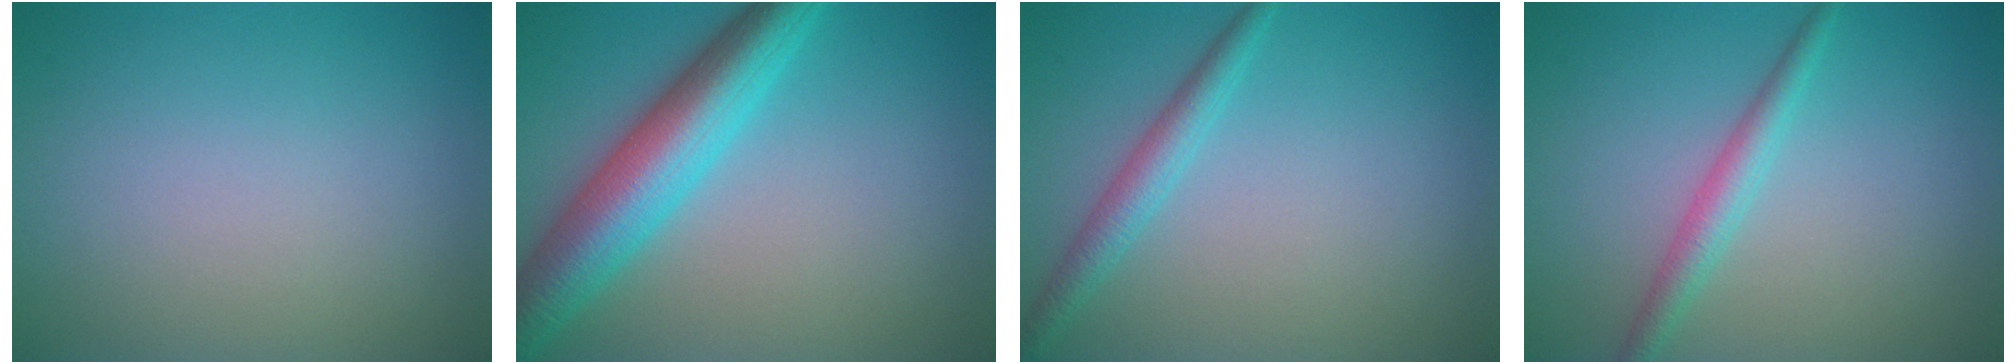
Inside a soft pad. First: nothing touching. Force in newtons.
{"total": 7.6, "press": 7.6, "slide": 0.2}
{"total": 2.3, "press": 2.3, "slide": 0.1}
{"total": 2.3, "press": 2.3, "slide": 0.0}